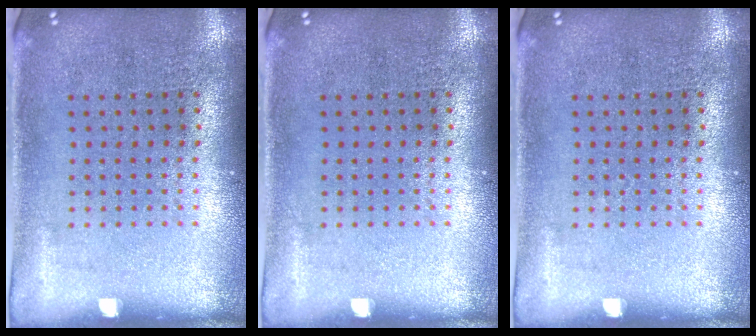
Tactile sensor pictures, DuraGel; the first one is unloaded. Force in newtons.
{"total": 0.0}
{"total": 0.0}